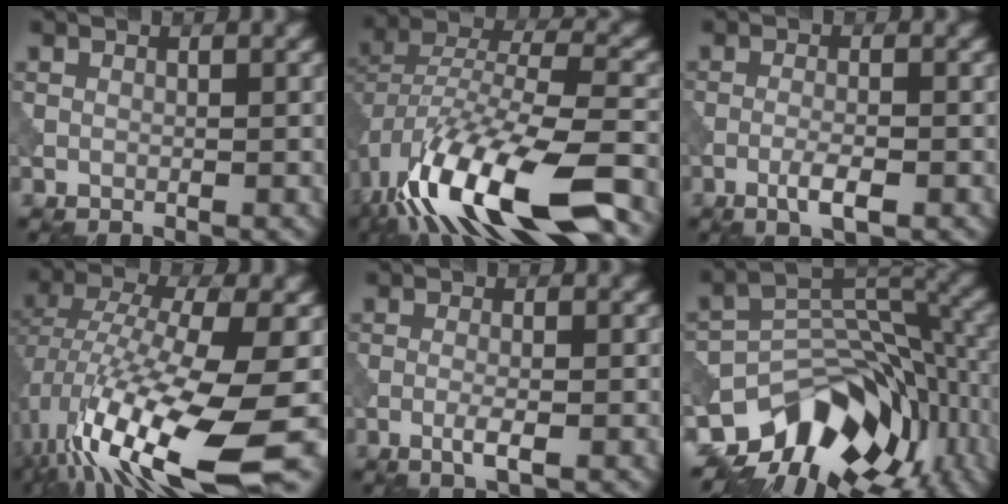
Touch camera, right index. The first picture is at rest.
{"total": 14.6, "force": [-8.5, 4.8, 10.8], "torque": [-0.214, -0.006, -0.146]}
{"total": 2.5, "force": [-1.2, 0.5, 2.1], "torque": [-0.041, 0.002, -0.026]}
{"total": 15.6, "force": [-5.1, 5.1, 13.9], "torque": [-0.273, -0.020, -0.081]}
{"total": 1.9, "force": [-0.8, 0.3, 1.8], "torque": [-0.035, 0.000, -0.019]}
{"total": 12.5, "force": [-8.1, 7.2, 6.3], "torque": [-0.103, 0.003, -0.132]}